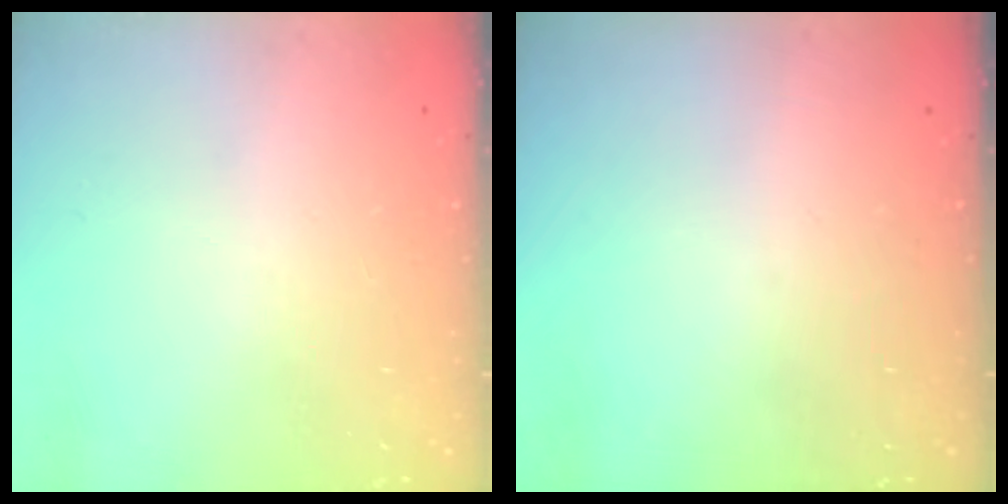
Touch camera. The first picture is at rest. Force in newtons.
{"total": 0.0}